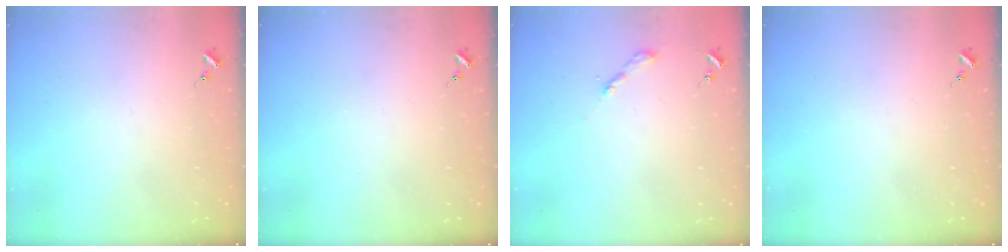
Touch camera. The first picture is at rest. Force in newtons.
{"total": 0.0}
{"total": 2.0, "press": 2.0, "slide": 0.2}
{"total": 0.0}